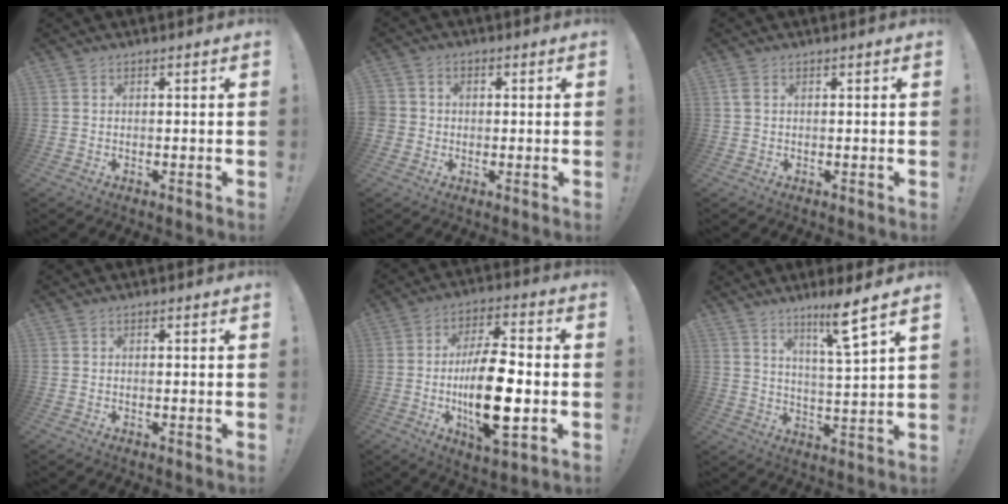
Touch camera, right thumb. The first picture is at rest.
{"total": 3.7, "force": [-0.2, 3.4, 1.3], "torque": [-0.014, 0.005, -0.003]}
{"total": 1.6, "force": [0.6, 0.9, 1.2], "torque": [-0.030, 0.005, 0.012]}
{"total": 0.0}
{"total": 18.3, "force": [-3.0, 6.9, 16.8], "torque": [-0.298, 0.001, -0.047]}
{"total": 9.4, "force": [6.4, -0.9, 6.9], "torque": [-0.102, -0.045, 0.093]}